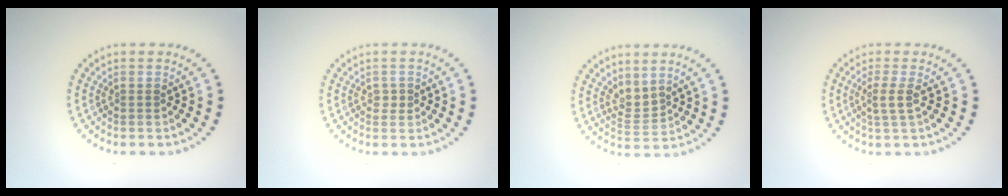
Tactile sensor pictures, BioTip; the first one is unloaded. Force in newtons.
{"total": 0.8, "press": 0.8, "slide": 0.1}
{"total": 1.8, "press": 1.4, "slide": 1.1}
{"total": 1.8, "press": 1.4, "slide": 1.1}